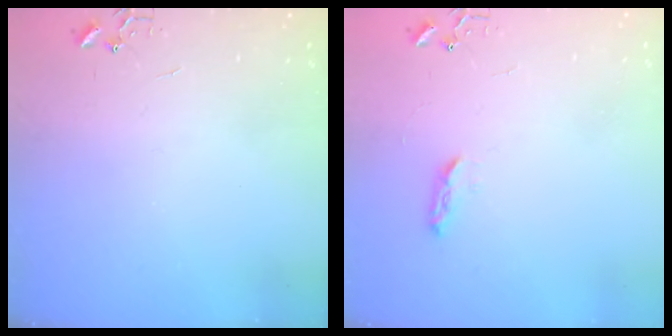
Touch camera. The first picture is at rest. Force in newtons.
{"total": 5.3, "press": 5.2, "slide": 0.6}